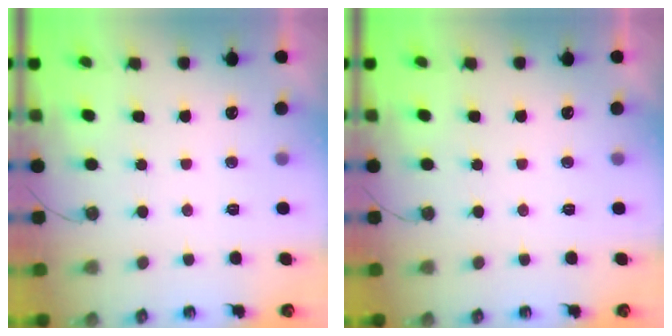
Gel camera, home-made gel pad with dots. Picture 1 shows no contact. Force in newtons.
{"total": 0.0}